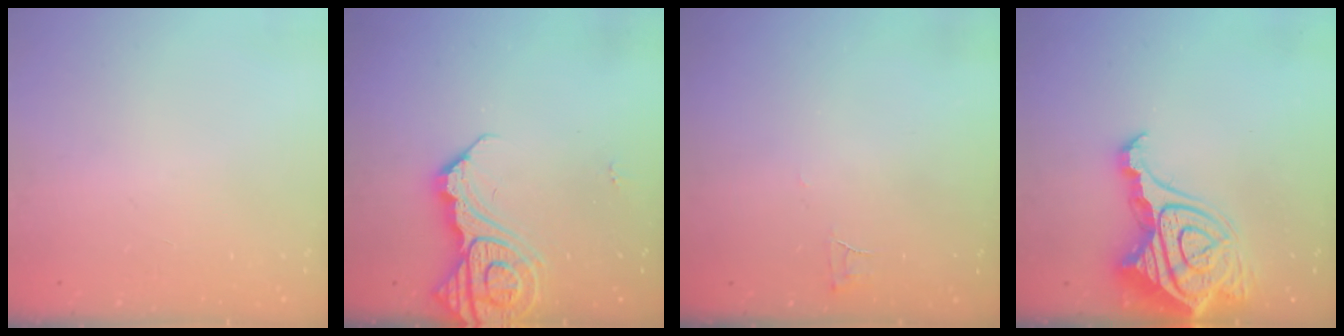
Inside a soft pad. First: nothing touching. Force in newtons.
{"total": 13.1, "press": 13.1, "slide": 1.4}
{"total": 3.3, "press": 3.3, "slide": 0.2}
{"total": 20.6, "press": 20.5, "slide": 2.0}